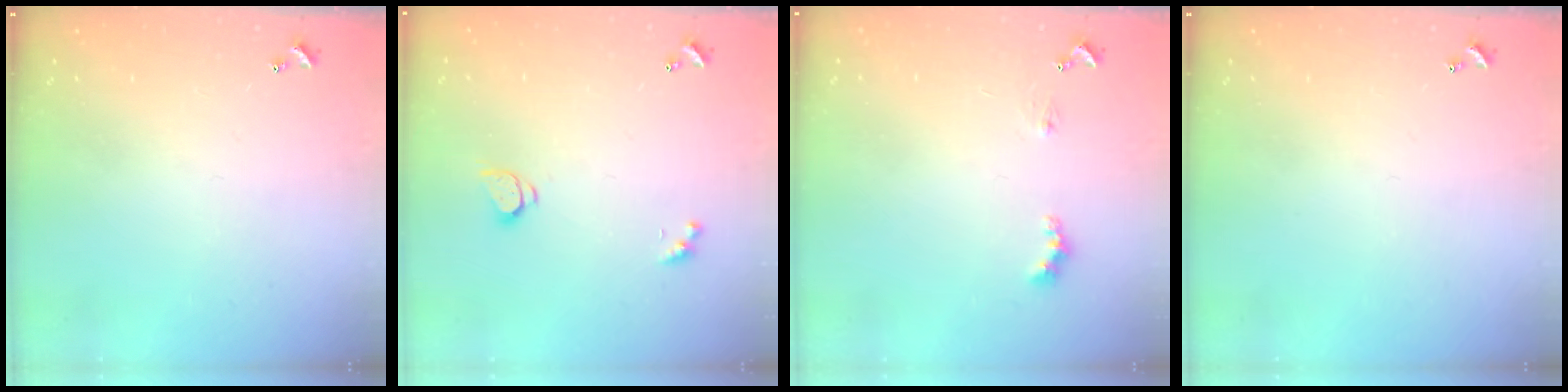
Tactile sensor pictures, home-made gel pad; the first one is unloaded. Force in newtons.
{"total": 1.6, "press": 1.5, "slide": 0.5}
{"total": 1.7, "press": 1.6, "slide": 0.5}
{"total": 0.0}